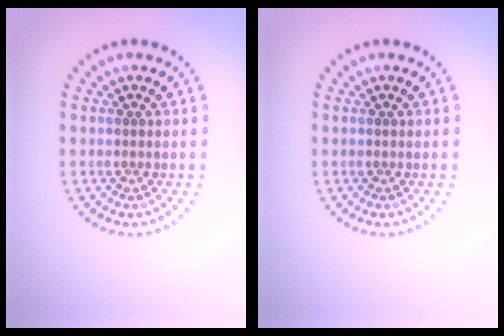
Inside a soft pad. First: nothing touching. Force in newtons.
{"total": 0.0}